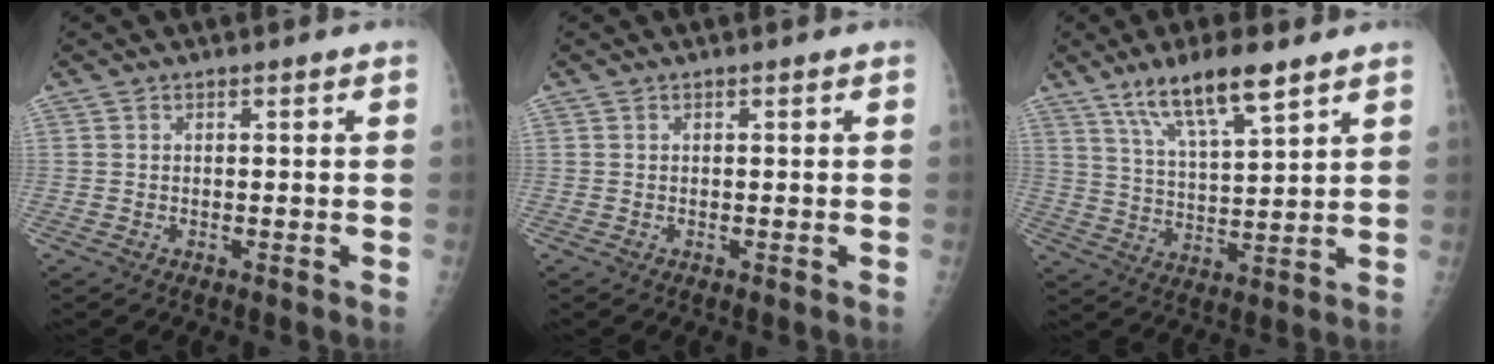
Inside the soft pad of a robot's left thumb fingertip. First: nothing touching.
{"total": 0.0}
{"total": 11.8, "force": [7.8, 2.6, 8.4], "torque": [-0.144, -0.033, 0.147]}